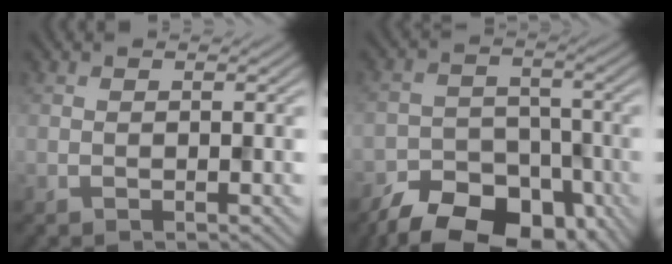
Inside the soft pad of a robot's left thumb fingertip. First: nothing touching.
{"total": 12.3, "force": [-9.0, 6.5, 5.4], "torque": [-0.094, -0.024, -0.146]}